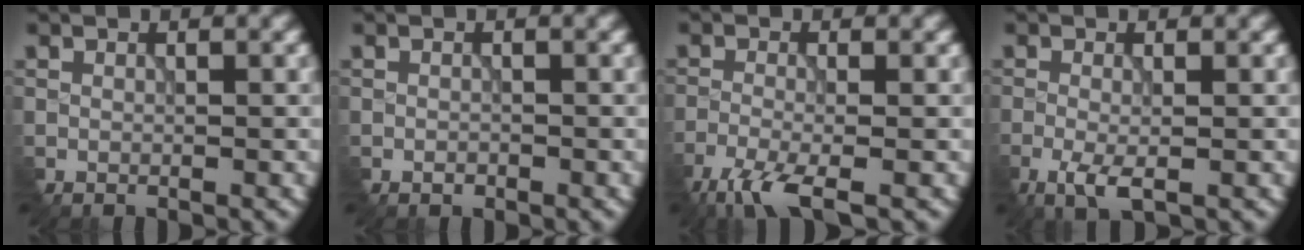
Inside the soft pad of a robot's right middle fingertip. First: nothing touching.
{"total": 1.0, "force": [-0.8, 0.4, 0.2], "torque": [-0.009, -0.005, -0.014]}
{"total": 4.7, "force": [-3.3, 0.9, 3.1], "torque": [-0.076, -0.010, -0.069]}
{"total": 2.8, "force": [-1.6, 0.8, 2.2], "torque": [-0.056, -0.007, -0.029]}